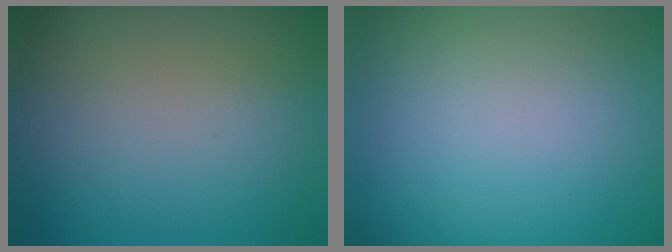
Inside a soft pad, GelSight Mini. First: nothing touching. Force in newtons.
{"total": 0.0}